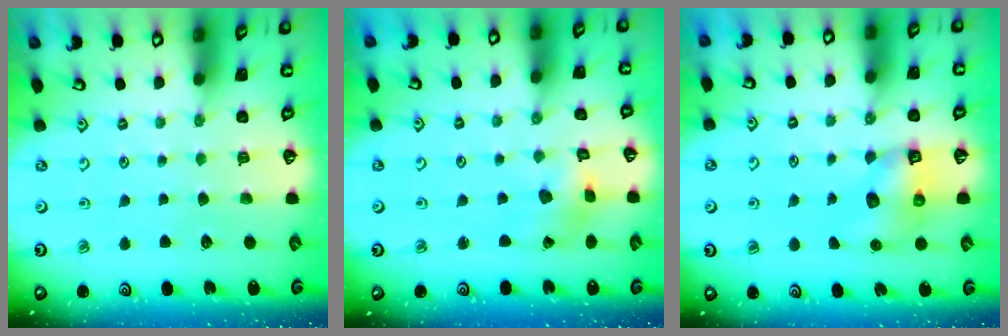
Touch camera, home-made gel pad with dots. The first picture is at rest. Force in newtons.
{"total": 5.2, "press": 5.1, "slide": 0.6}
{"total": 6.6, "press": 6.6, "slide": 0.6}